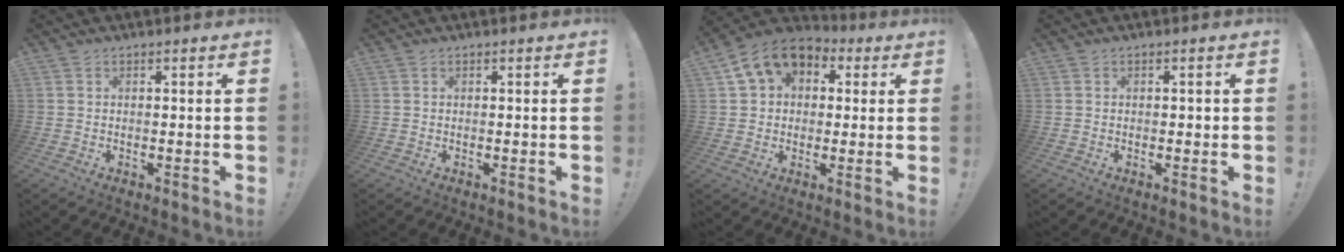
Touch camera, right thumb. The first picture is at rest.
{"total": 0.0}
{"total": 11.9, "force": [5.4, 8.7, 6.0], "torque": [-0.092, -0.017, 0.106]}
{"total": 1.0, "force": [-0.4, 0.8, 0.4], "torque": [-0.005, 0.004, -0.009]}